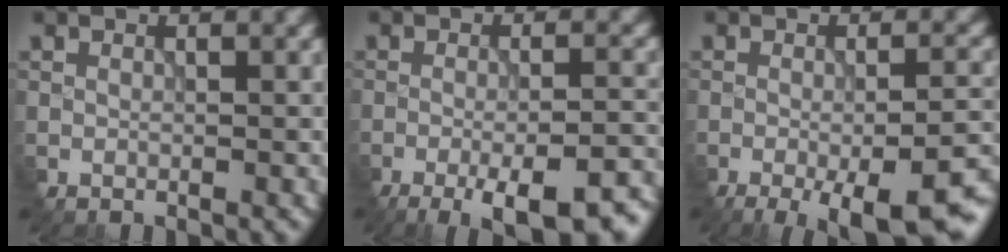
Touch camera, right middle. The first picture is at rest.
{"total": 8.8, "force": [-5.3, 2.5, 6.6], "torque": [-0.102, -0.011, -0.072]}
{"total": 10.2, "force": [-5.4, 3.0, 8.1], "torque": [-0.115, -0.014, -0.069]}